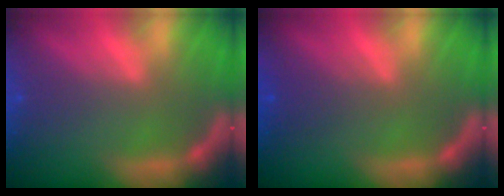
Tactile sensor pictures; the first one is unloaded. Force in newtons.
{"total": 2.0}